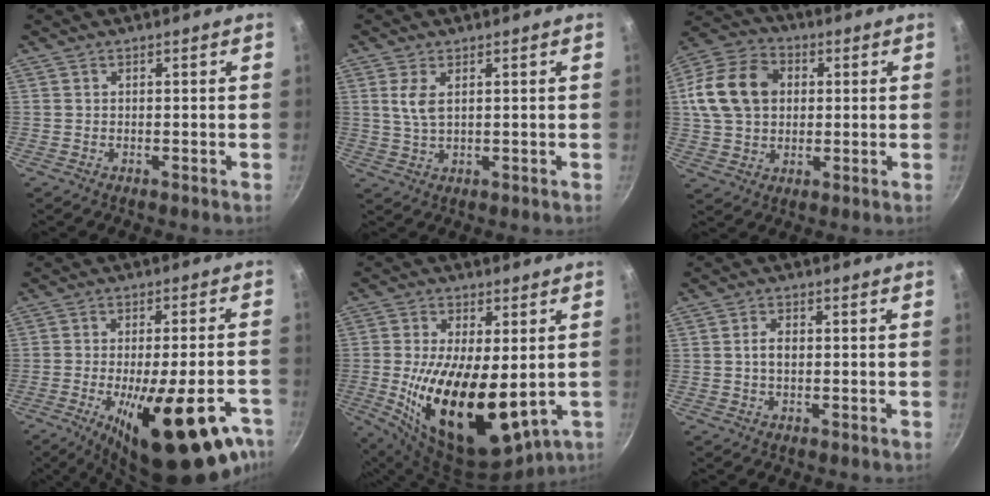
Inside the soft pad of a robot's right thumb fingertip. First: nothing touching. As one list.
[{"total": 4.1, "force": [1.3, 1.8, 3.4], "torque": [-0.071, -0.007, 0.028]}, {"total": 15.4, "force": [2.6, 11.7, 9.7], "torque": [-0.160, 0.020, 0.036]}, {"total": 24.2, "force": [-11.2, 7.8, 20.0], "torque": [-0.255, 0.013, -0.156]}, {"total": 20.5, "force": [-1.5, 9.9, 17.9], "torque": [-0.305, -0.018, -0.008]}, {"total": 2.7, "force": [0.0, 1.7, 2.1], "torque": [-0.033, 0.007, -0.002]}]